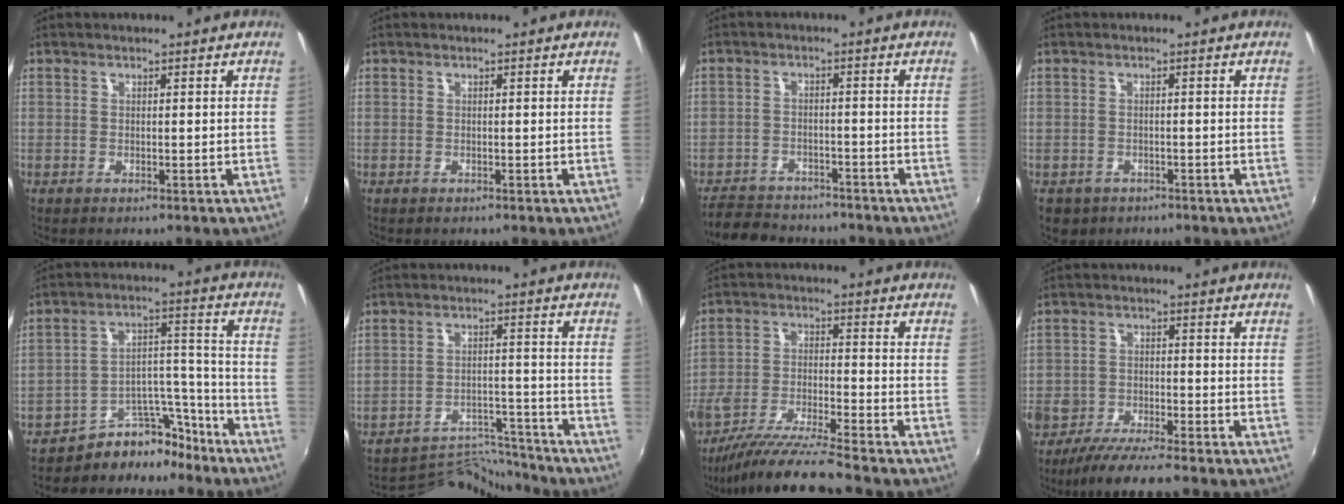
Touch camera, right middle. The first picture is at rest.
{"total": 0.0}
{"total": 8.1, "force": [-6.9, 3.7, 1.8], "torque": [-0.064, 0.015, -0.108]}
{"total": 3.7, "force": [-1.8, 2.9, 1.4], "torque": [-0.033, -0.007, -0.022]}
{"total": 9.7, "force": [-8.5, 4.5, 1.5], "torque": [-0.010, 0.064, -0.132]}
{"total": 10.4, "force": [-10.4, 0.4, 0.1], "torque": [-0.020, 0.020, -0.166]}
{"total": 11.9, "force": [-10.4, -0.7, 5.9], "torque": [-0.121, -0.019, -0.192]}
{"total": 9.0, "force": [-7.5, 1.8, 4.7], "torque": [-0.115, -0.025, -0.137]}